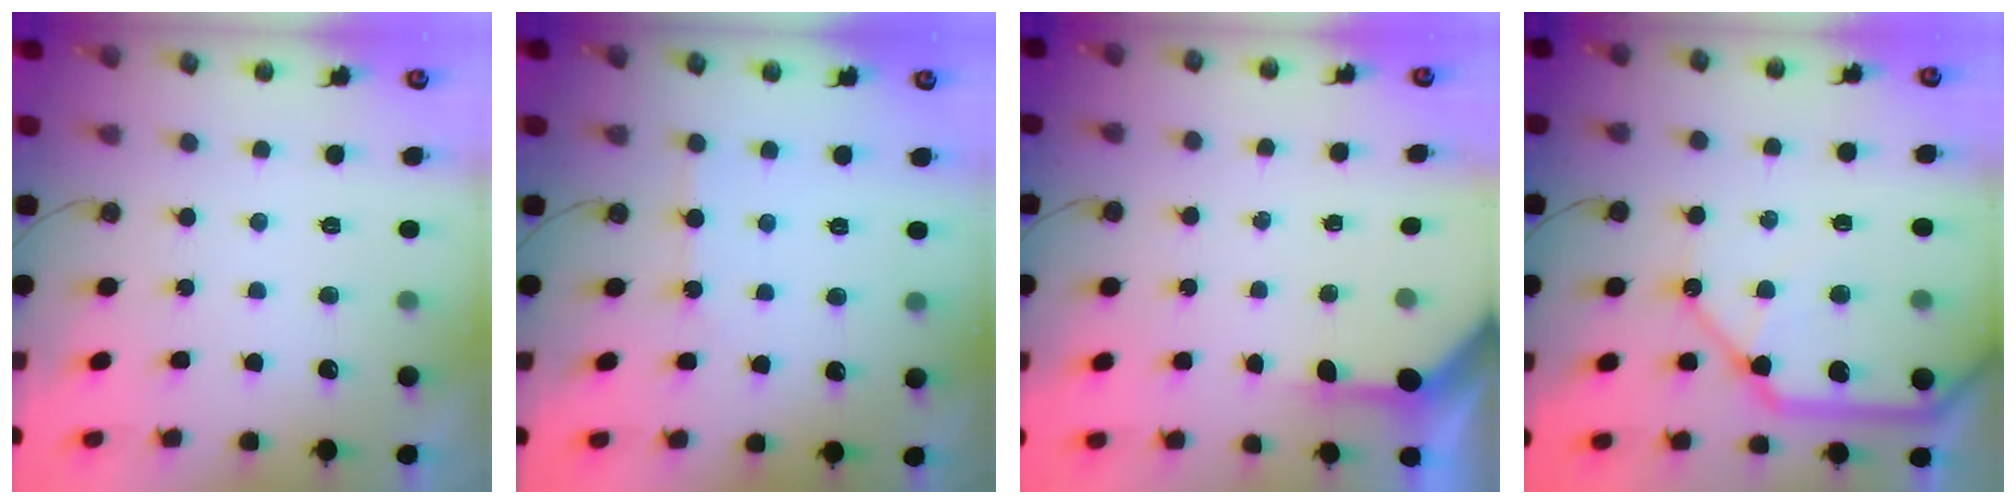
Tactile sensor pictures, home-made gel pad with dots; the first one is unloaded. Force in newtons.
{"total": 2.8, "press": 2.8, "slide": 0.4}
{"total": 4.3, "press": 4.3, "slide": 0.1}
{"total": 20.3, "press": 20.1, "slide": 3.0}